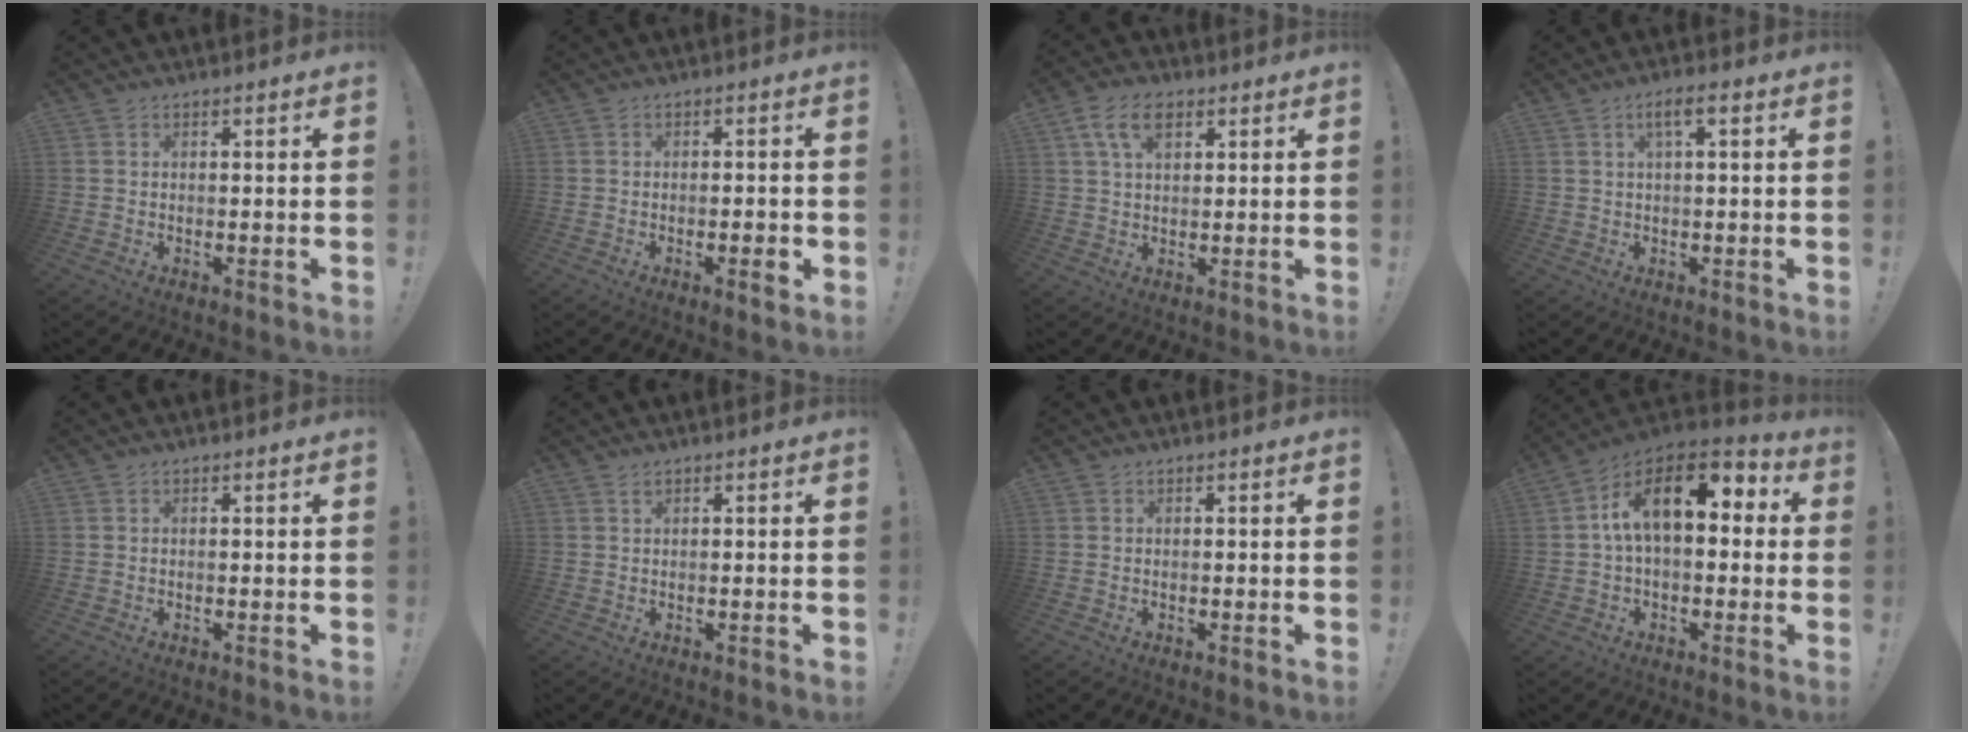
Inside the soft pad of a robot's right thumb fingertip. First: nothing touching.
{"total": 2.7, "force": [-0.8, 0.6, 2.4], "torque": [-0.027, 0.001, -0.014]}
{"total": 8.4, "force": [3.7, 5.1, 5.5], "torque": [-0.091, 0.003, 0.070]}
{"total": 4.0, "force": [1.1, 0.8, 3.7], "torque": [-0.068, 0.004, 0.016]}
{"total": 0.0}
{"total": 0.6, "force": [0.5, 0.1, 0.4], "torque": [0.000, -0.001, 0.007]}
{"total": 0.0}
{"total": 15.3, "force": [3.8, 8.0, 12.5], "torque": [-0.203, 0.002, 0.062]}